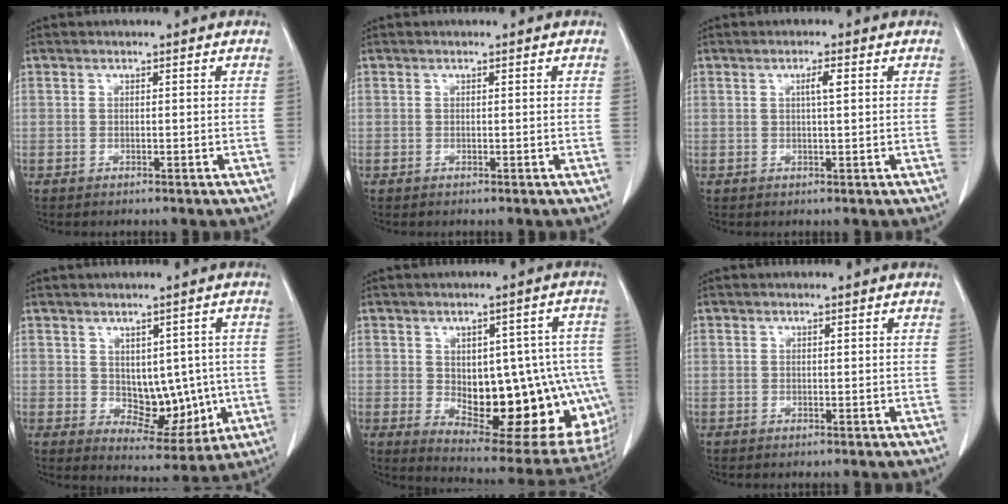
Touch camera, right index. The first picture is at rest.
{"total": 0.0}
{"total": 2.0, "force": [0.6, 0.1, 1.9], "torque": [-0.034, 0.002, 0.010]}
{"total": 8.2, "force": [-0.2, 5.1, 6.4], "torque": [-0.073, 0.004, 0.020]}
{"total": 22.4, "force": [-3.5, 10.2, 19.6], "torque": [-0.189, 0.015, -0.016]}
{"total": 0.0}